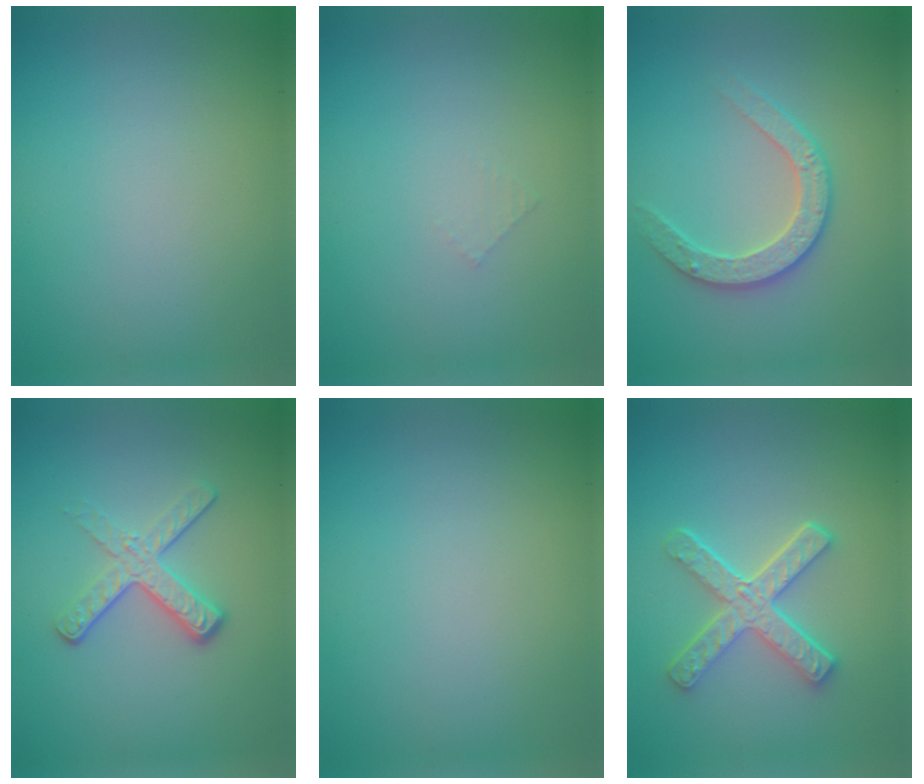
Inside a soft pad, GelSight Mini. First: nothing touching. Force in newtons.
{"total": 0.5, "press": 0.5, "slide": 0.1}
{"total": 2.9, "press": 2.8, "slide": 0.8}
{"total": 3.5, "press": 2.4, "slide": 2.6}
{"total": 0.0}
{"total": 4.2, "press": 3.4, "slide": 2.4}